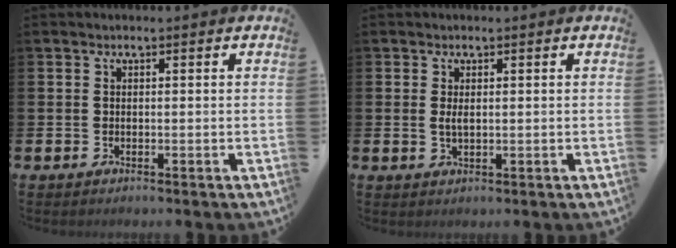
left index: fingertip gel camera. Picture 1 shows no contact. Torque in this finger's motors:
{"motor_torque": [0.38, -0.12, 0.20, 0.08]}